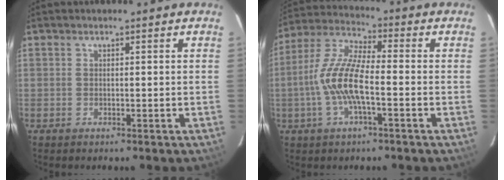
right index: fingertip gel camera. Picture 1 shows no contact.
{"total": 11.6, "force": [-2.7, 3.2, 10.8], "torque": [-0.228, 0.004, -0.056]}